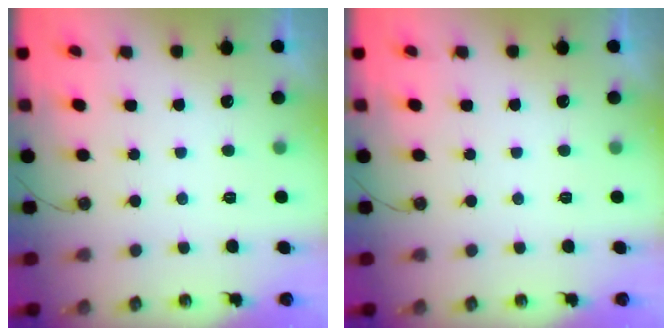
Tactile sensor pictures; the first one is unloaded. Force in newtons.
{"total": 0.0}